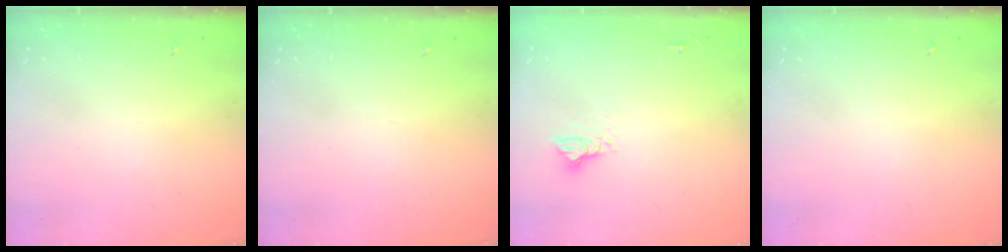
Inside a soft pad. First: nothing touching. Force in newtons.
{"total": 0.0}
{"total": 6.2, "press": 6.2, "slide": 0.3}
{"total": 0.0}